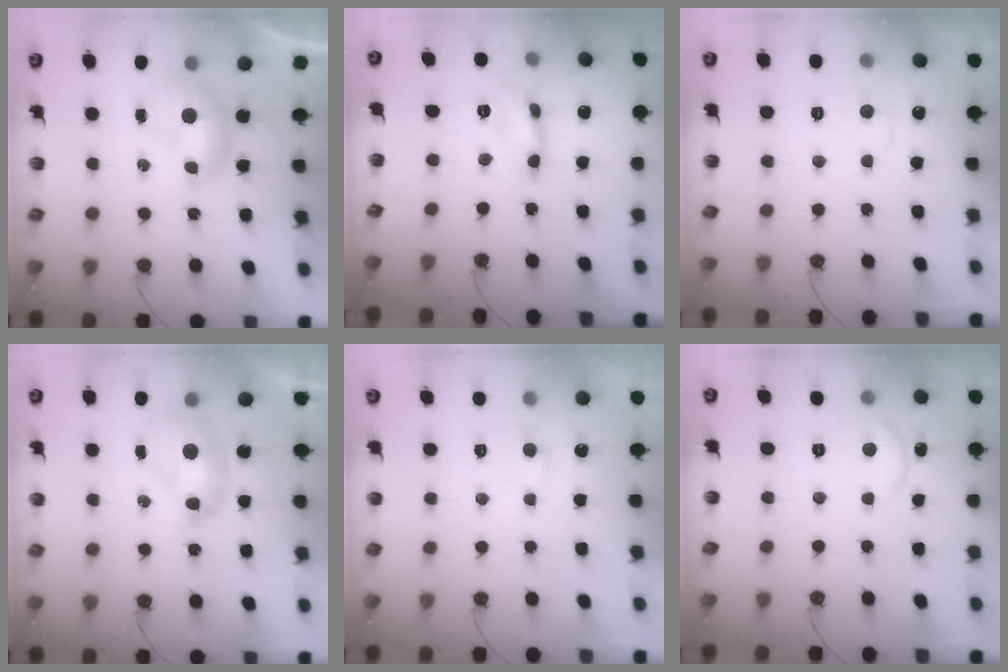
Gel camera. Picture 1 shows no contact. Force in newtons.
{"total": 1.3, "press": 1.3, "slide": 0.2}
{"total": 1.9, "press": 1.8, "slide": 0.6}
{"total": 3.1, "press": 3.1, "slide": 0.0}
{"total": 1.8, "press": 1.7, "slide": 0.5}
{"total": 1.2, "press": 1.2, "slide": 0.3}